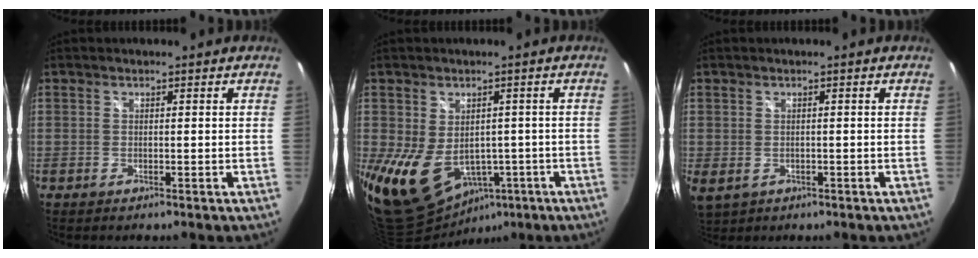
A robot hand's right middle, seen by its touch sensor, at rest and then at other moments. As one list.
[{"total": 15.2, "force": [-4.2, 11.4, 9.1], "torque": [-0.215, -0.029, -0.038]}, {"total": 4.4, "force": [-0.8, 3.4, 2.7], "torque": [-0.053, -0.012, -0.009]}]